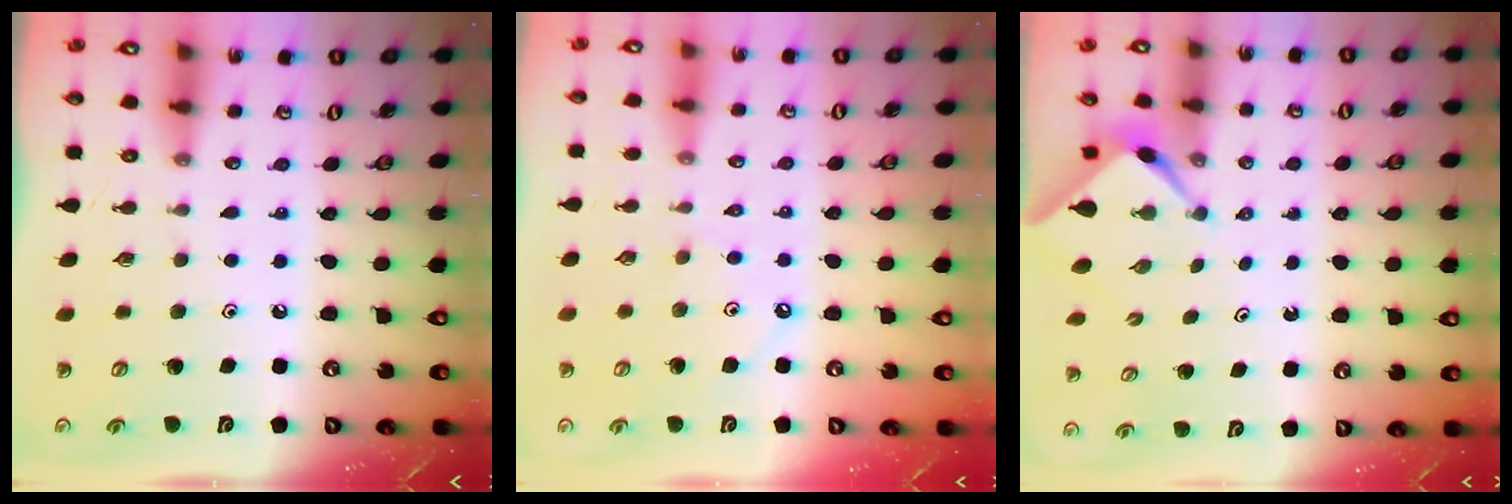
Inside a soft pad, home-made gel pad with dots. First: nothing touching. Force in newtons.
{"total": 1.6, "press": 1.5, "slide": 0.4}
{"total": 2.2, "press": 2.2, "slide": 0.2}